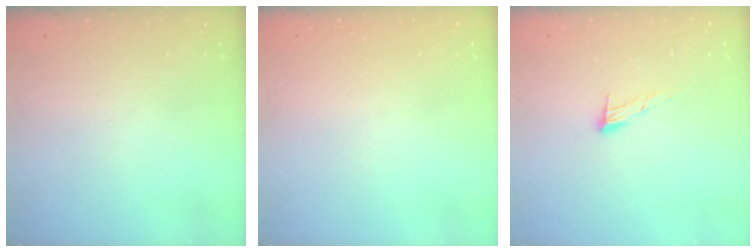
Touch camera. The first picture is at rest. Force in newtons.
{"total": 1.6, "press": 1.6, "slide": 0.0}
{"total": 8.3, "press": 8.2, "slide": 1.3}